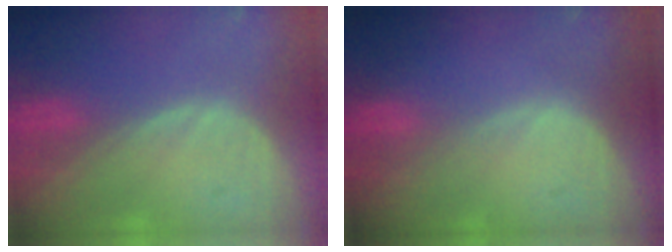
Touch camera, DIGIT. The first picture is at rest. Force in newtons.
{"total": 0.0}